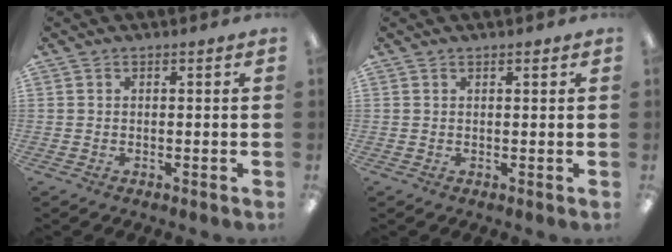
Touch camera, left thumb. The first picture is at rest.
{"total": 0.8, "force": [0.6, 0.3, 0.4], "torque": [-0.009, 0.001, 0.011]}